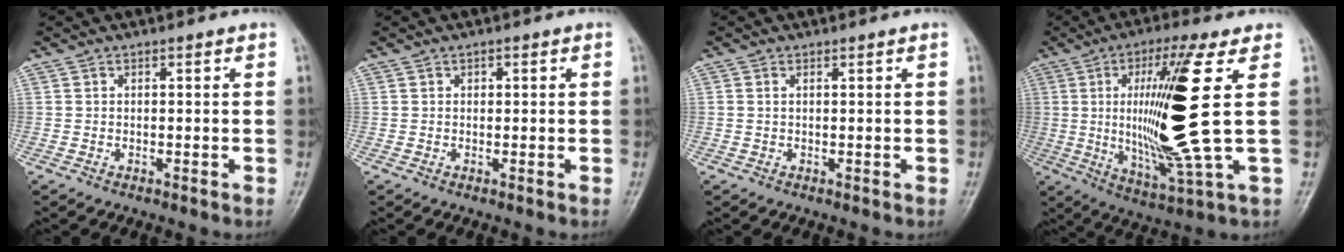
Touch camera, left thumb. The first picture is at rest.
{"total": 0.7, "force": [0.3, 0.5, 0.4], "torque": [-0.002, 0.000, 0.004]}
{"total": 0.5, "force": [0.2, 0.1, 0.4], "torque": [-0.018, 0.005, 0.005]}
{"total": 17.9, "force": [2.0, 0.9, 17.8], "torque": [-0.343, -0.030, 0.036]}